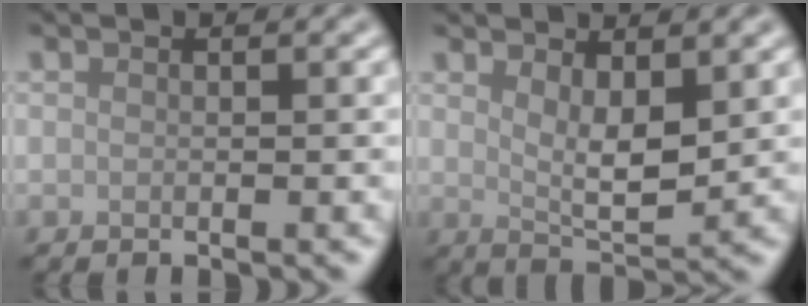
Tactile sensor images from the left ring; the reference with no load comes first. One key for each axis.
{"total": 3.7, "fx": 1.3, "fy": 1.4, "fz": 3.2, "tx": -0.061, "ty": -0.008, "tz": 0.028}